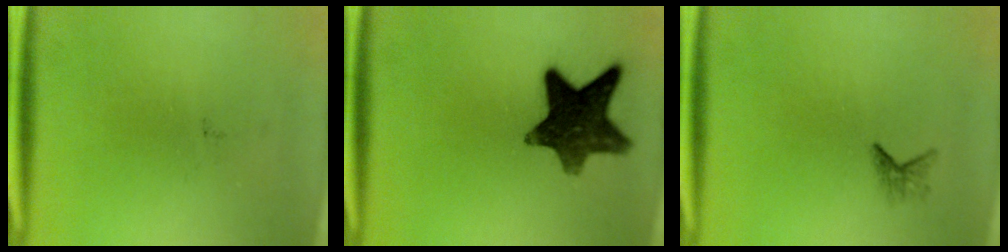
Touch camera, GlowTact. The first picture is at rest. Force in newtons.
{"total": 12.6}
{"total": 1.2}